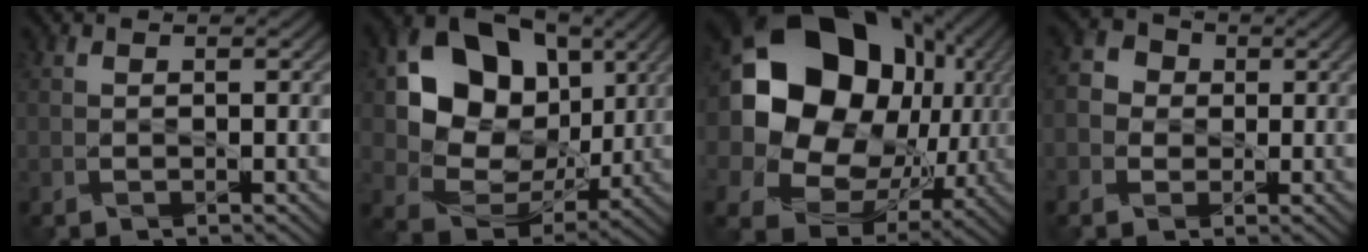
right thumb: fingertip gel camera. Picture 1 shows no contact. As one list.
[{"total": 13.1, "force": [2.8, 10.4, 7.5], "torque": [-0.141, -0.008, 0.042]}, {"total": 24.8, "force": [5.8, 20.5, 12.7], "torque": [-0.348, 0.008, 0.128]}, {"total": 3.7, "force": [-0.6, 3.4, 1.3], "torque": [-0.032, 0.006, -0.020]}]